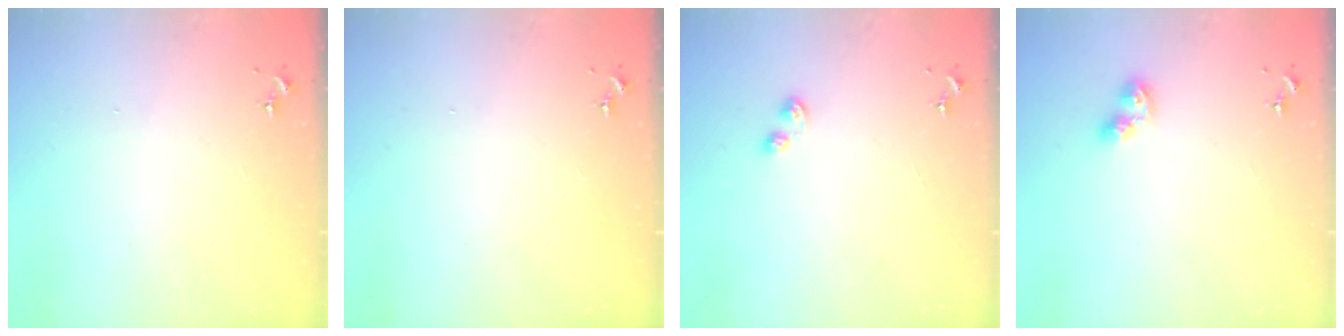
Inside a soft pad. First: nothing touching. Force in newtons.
{"total": 0.0}
{"total": 3.8, "press": 3.8, "slide": 0.4}
{"total": 6.3, "press": 6.3, "slide": 0.6}